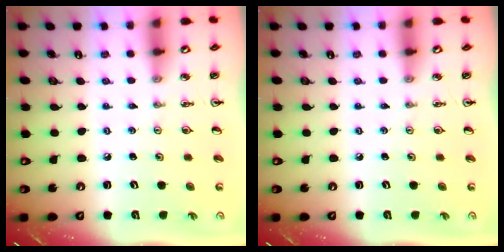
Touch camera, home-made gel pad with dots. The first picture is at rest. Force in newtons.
{"total": 0.0}